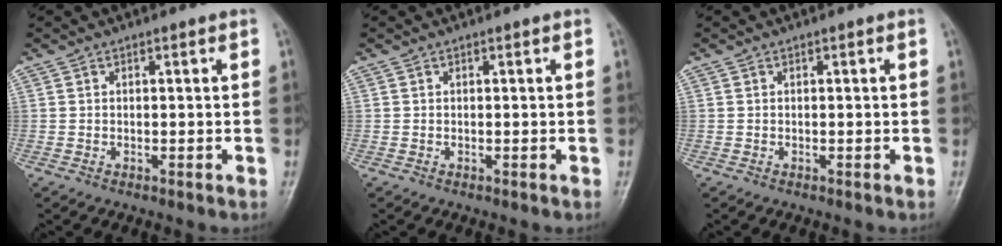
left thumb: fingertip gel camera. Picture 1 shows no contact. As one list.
[{"total": 0.0}, {"total": 0.0}]